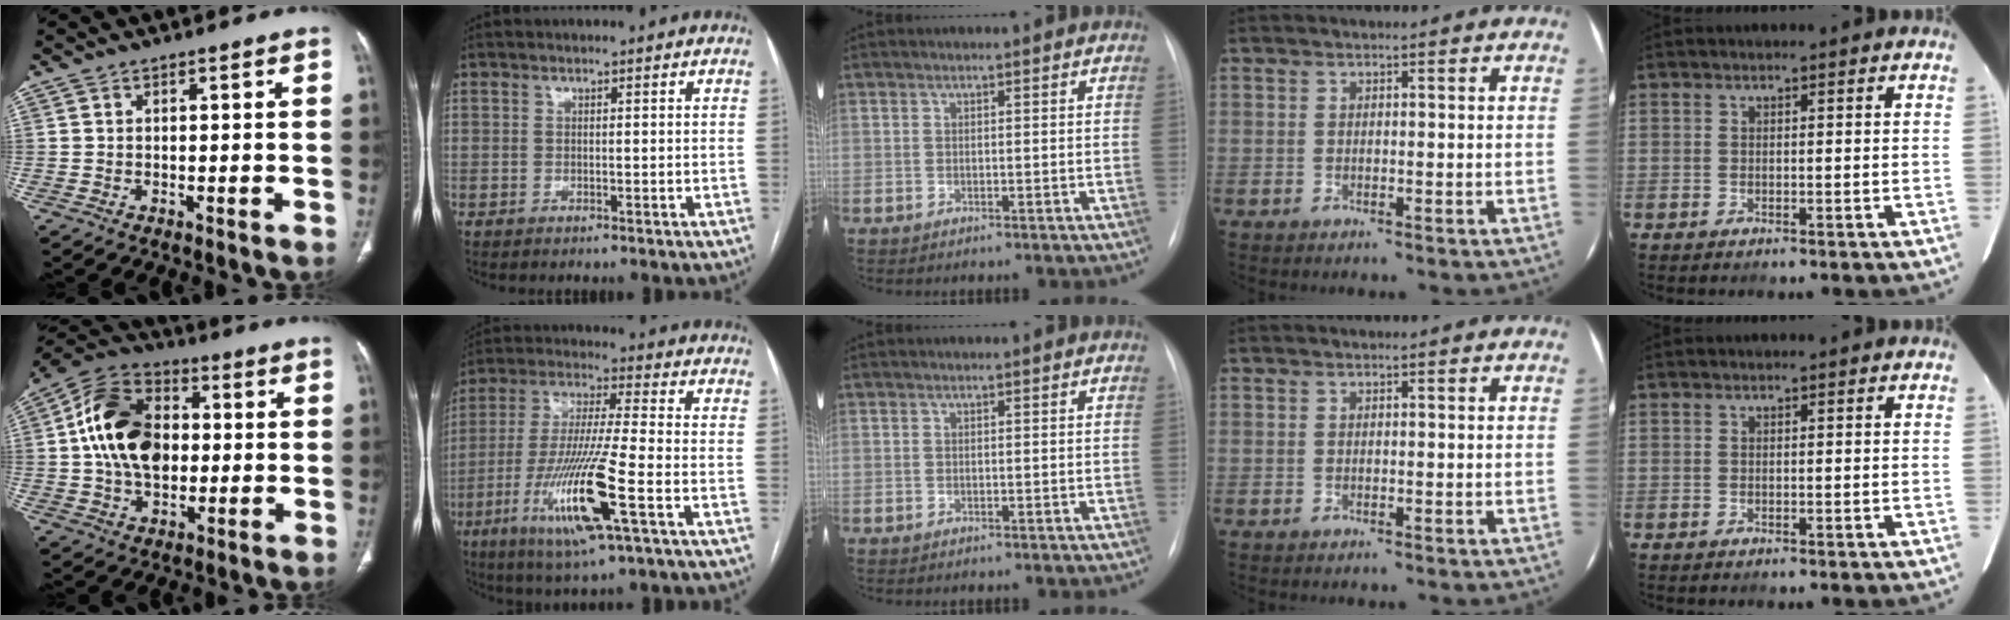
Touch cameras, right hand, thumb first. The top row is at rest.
{"thumb": {"total": 17.3, "force": [1.1, 11.9, 12.5], "torque": [-0.201, 0.020, 0.013]}, "index": {"total": 15.9, "force": [-5.9, 0.4, 14.8], "torque": [-0.302, -0.024, -0.110]}}